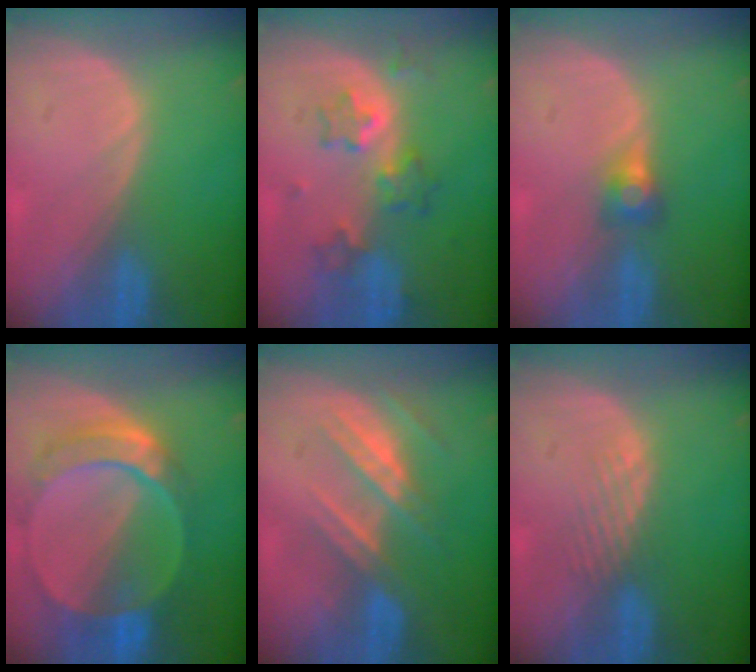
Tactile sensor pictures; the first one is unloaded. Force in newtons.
{"total": 6.1, "press": 5.8, "slide": 1.9}
{"total": 2.7, "press": 2.5, "slide": 0.9}
{"total": 9.7, "press": 8.4, "slide": 4.8}
{"total": 7.2, "press": 6.6, "slide": 2.9}
{"total": 2.2, "press": 2.2, "slide": 0.2}